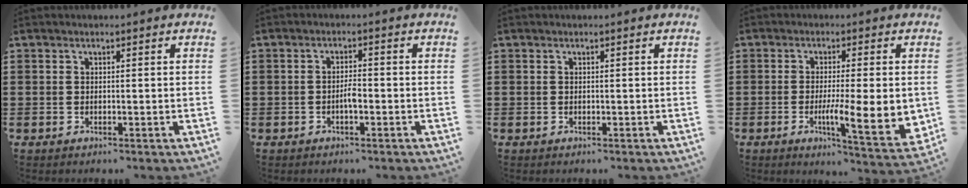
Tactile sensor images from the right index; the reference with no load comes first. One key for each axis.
{"total": 2.5, "fx": -0.9, "fy": 0.8, "fz": 2.2, "tx": -0.041, "ty": 0.004, "tz": -0.017}
{"total": 0.0}
{"total": 10.4, "fx": -1.6, "fy": 2.5, "fz": 10.0, "tx": -0.146, "ty": -0.020, "tz": -0.021}